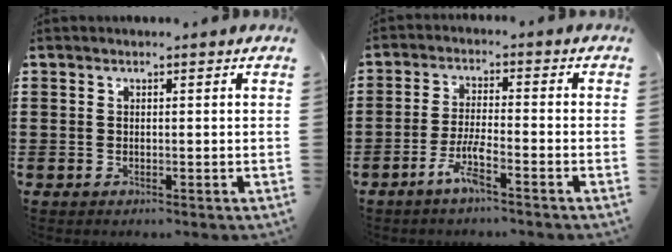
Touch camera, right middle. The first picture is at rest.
{"total": 4.8, "force": [-3.0, 0.6, 3.6], "torque": [-0.082, -0.004, -0.059]}